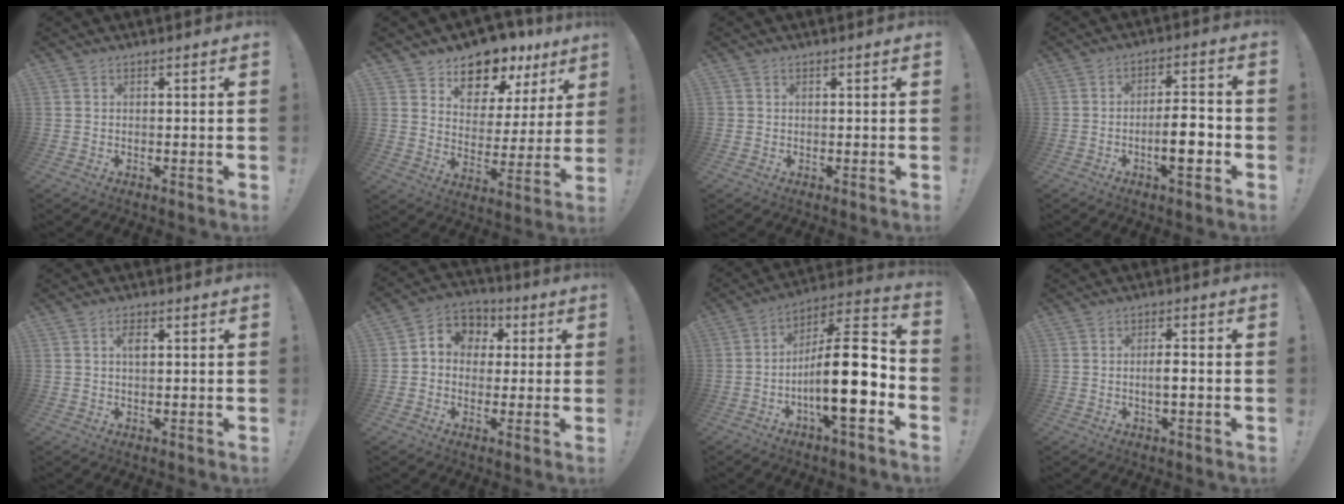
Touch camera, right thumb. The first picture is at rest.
{"total": 12.3, "force": [9.7, 6.4, 3.8], "torque": [-0.049, -0.079, 0.174]}
{"total": 0.7, "force": [0.2, 0.6, -0.3], "torque": [0.005, 0.001, 0.004]}
{"total": 10.5, "force": [-3.6, 2.9, 9.4], "torque": [-0.151, 0.009, -0.066]}
{"total": 2.4, "force": [0.7, 1.2, 1.9], "torque": [-0.027, 0.001, 0.007]}
{"total": 7.4, "force": [0.3, 6.9, 2.7], "torque": [-0.038, 0.008, 0.013]}
{"total": 21.1, "force": [-4.8, 6.6, 19.5], "torque": [-0.330, 0.023, -0.075]}
{"total": 3.5, "force": [-0.9, 0.7, 3.3], "torque": [-0.057, 0.004, -0.019]}